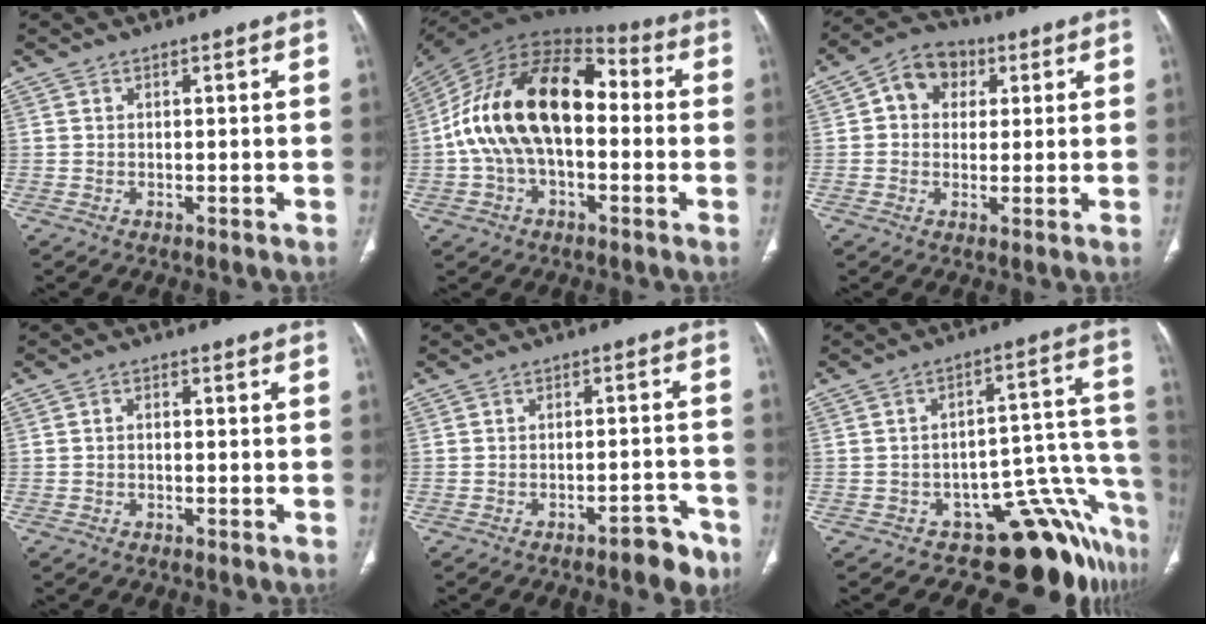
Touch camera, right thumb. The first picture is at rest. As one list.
[{"total": 22.1, "force": [-0.1, 12.9, 17.9], "torque": [-0.321, 0.044, -0.008]}, {"total": 8.1, "force": [2.2, 6.6, 4.1], "torque": [-0.038, 0.009, 0.026]}, {"total": 1.3, "force": [-0.3, 0.9, 0.8], "torque": [-0.010, 0.005, -0.008]}, {"total": 6.2, "force": [-4.3, 2.4, 3.7], "torque": [-0.034, 0.039, -0.052]}, {"total": 15.9, "force": [-11.8, 5.9, 8.8], "torque": [-0.006, 0.125, -0.152]}]